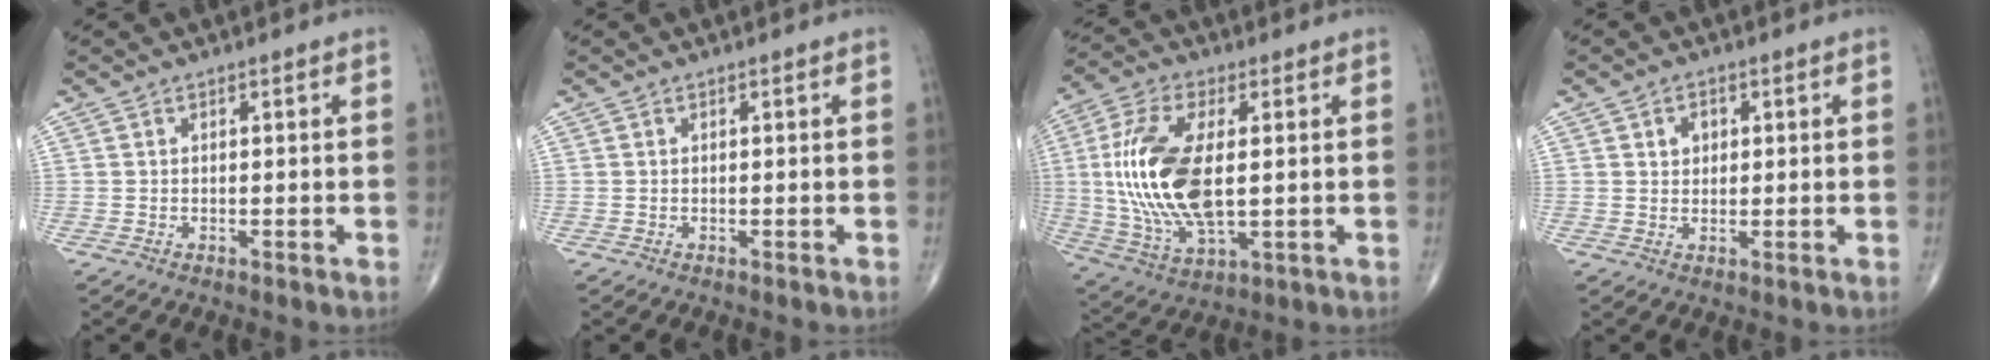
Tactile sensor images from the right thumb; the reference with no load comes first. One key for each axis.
{"total": 0.0}
{"total": 19.1, "fx": 1.1, "fy": 8.9, "fz": 16.8, "tx": -0.357, "ty": -0.009, "tz": 0.026}
{"total": 2.9, "fx": 1.0, "fy": 2.2, "fz": 1.6, "tx": -0.012, "ty": -0.003, "tz": 0.015}